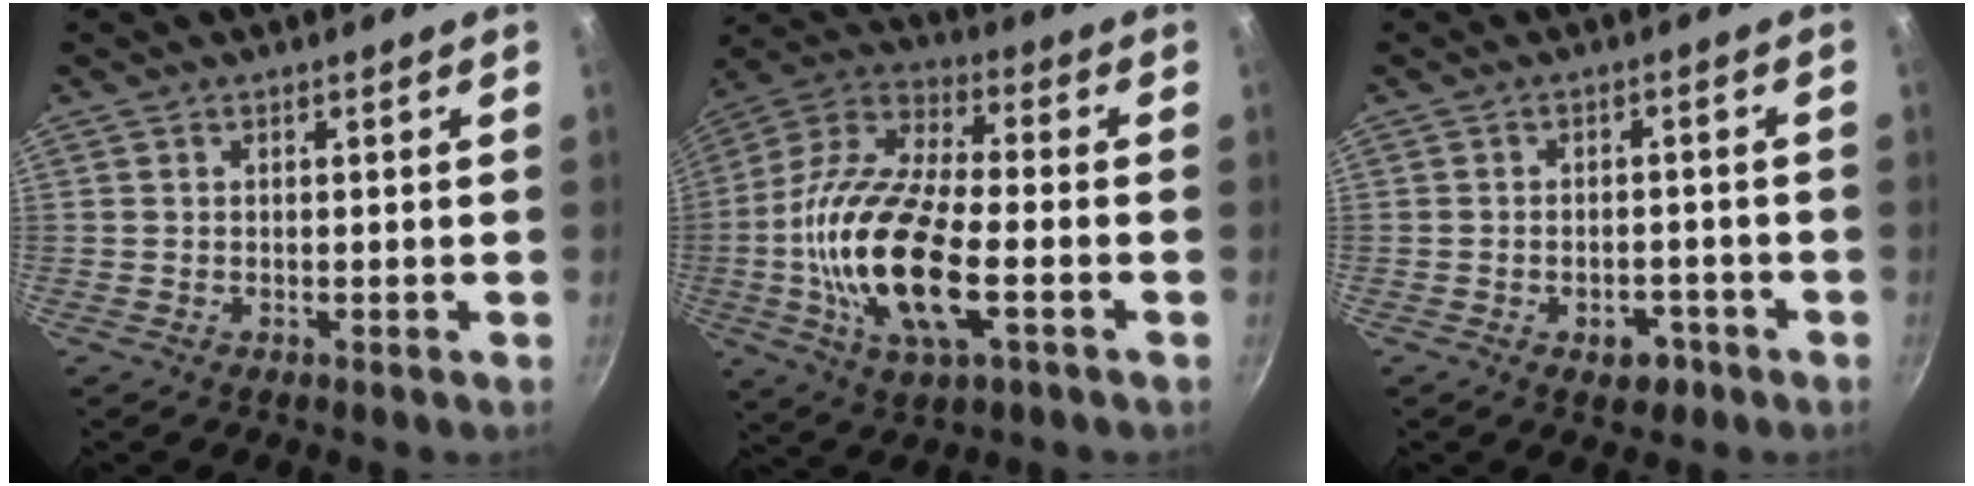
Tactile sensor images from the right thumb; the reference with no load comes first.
{"total": 21.3, "force": [-4.1, 8.8, 19.0], "torque": [-0.369, 0.022, -0.093]}
{"total": 4.4, "force": [-2.3, 2.8, 2.5], "torque": [-0.019, 0.019, -0.025]}